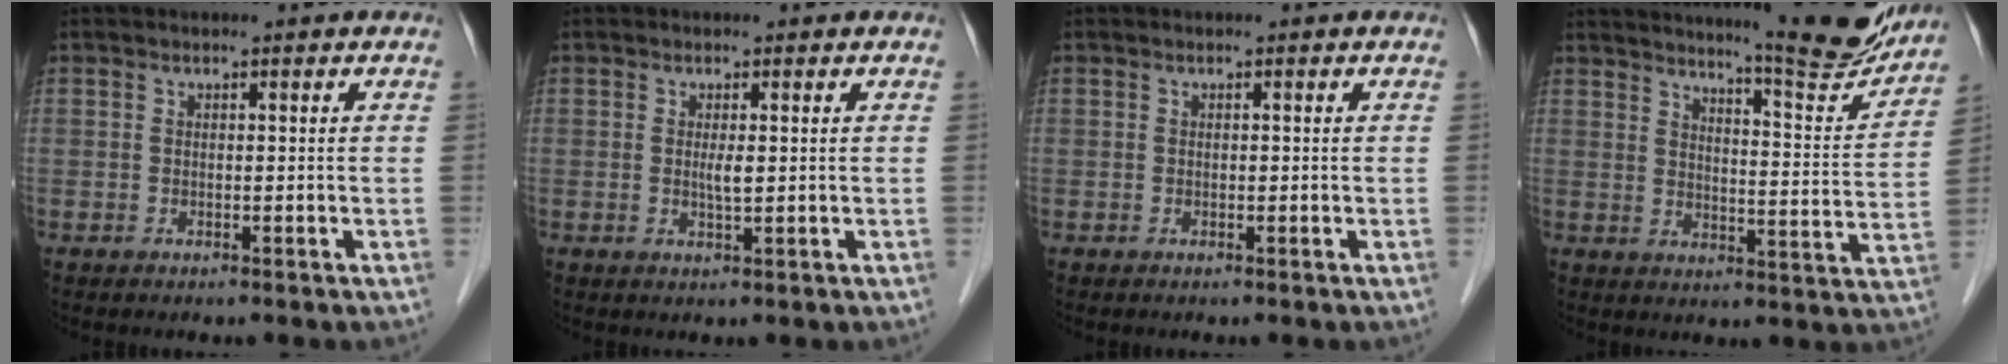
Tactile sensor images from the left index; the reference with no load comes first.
{"total": 1.5, "force": [0.3, 0.1, 1.5], "torque": [-0.032, -0.002, 0.006]}
{"total": 0.0}
{"total": 15.6, "force": [14.3, 0.1, 6.3], "torque": [-0.089, -0.044, 0.184]}